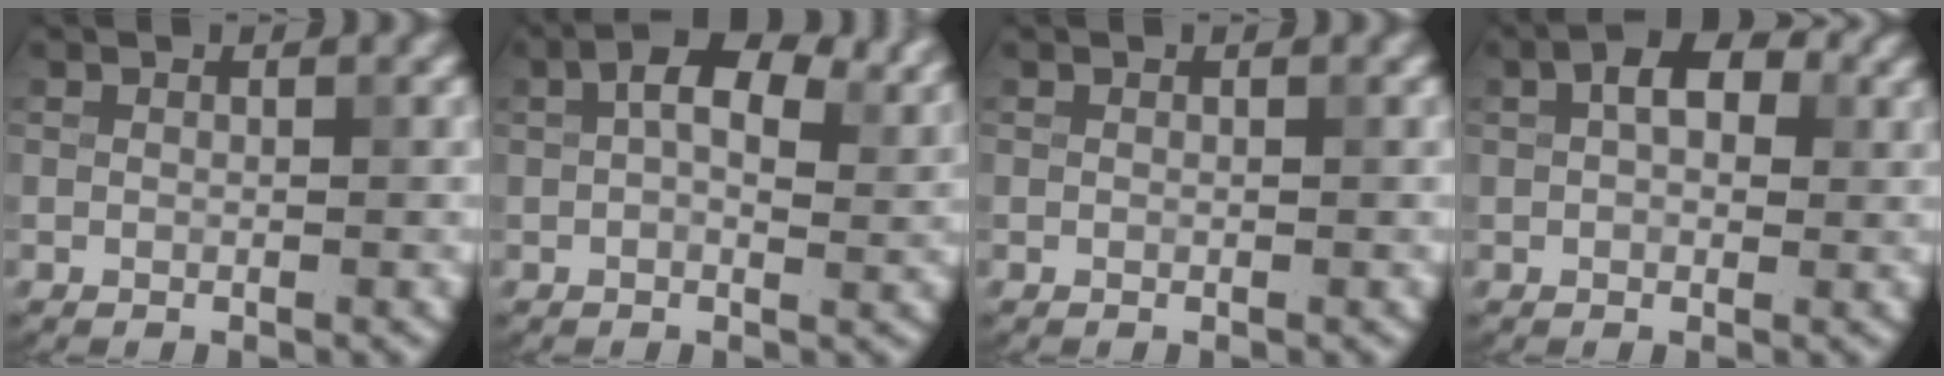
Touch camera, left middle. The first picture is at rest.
{"total": 6.3, "force": [2.2, 3.3, 4.9], "torque": [-0.074, 0.008, 0.024]}
{"total": 0.0}
{"total": 4.3, "force": [1.3, 2.5, 3.2], "torque": [-0.044, 0.010, 0.015]}